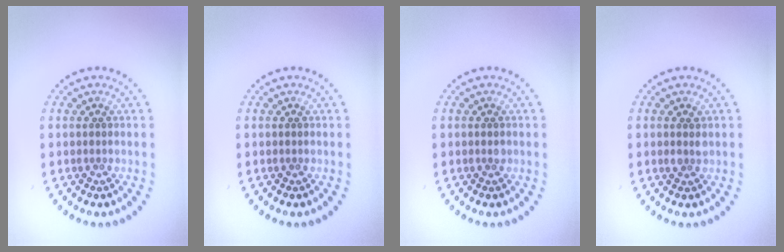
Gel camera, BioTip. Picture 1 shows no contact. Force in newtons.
{"total": 0.0}
{"total": 0.5, "press": 0.5, "slide": 0.1}
{"total": 1.2, "press": 1.1, "slide": 0.5}